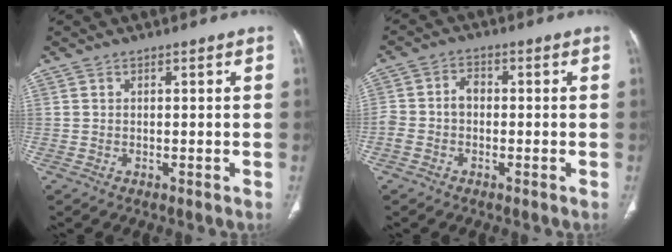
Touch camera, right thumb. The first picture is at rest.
{"total": 4.2, "force": [-0.7, 3.0, 2.8], "torque": [-0.057, 0.022, -0.017]}